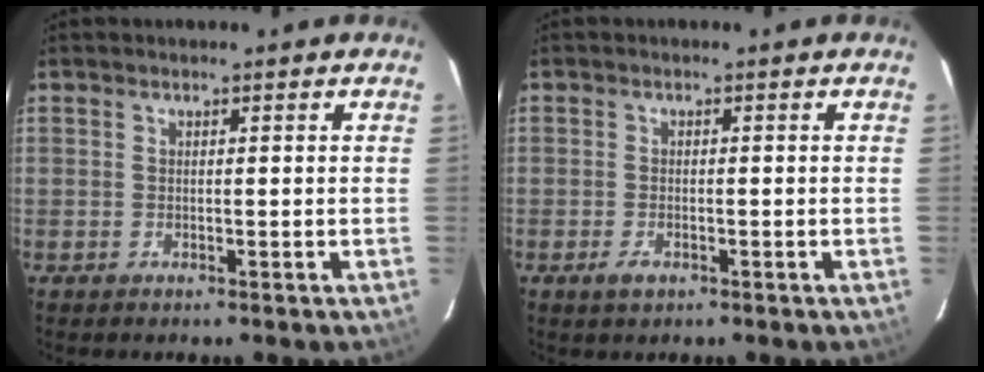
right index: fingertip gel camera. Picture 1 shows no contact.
{"total": 2.2, "force": [-1.1, 1.2, 1.4], "torque": [-0.029, -0.003, -0.018]}